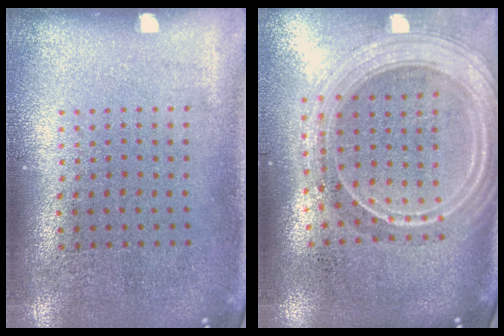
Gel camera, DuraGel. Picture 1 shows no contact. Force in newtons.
{"total": 2.6, "press": 2.2, "slide": 1.4}